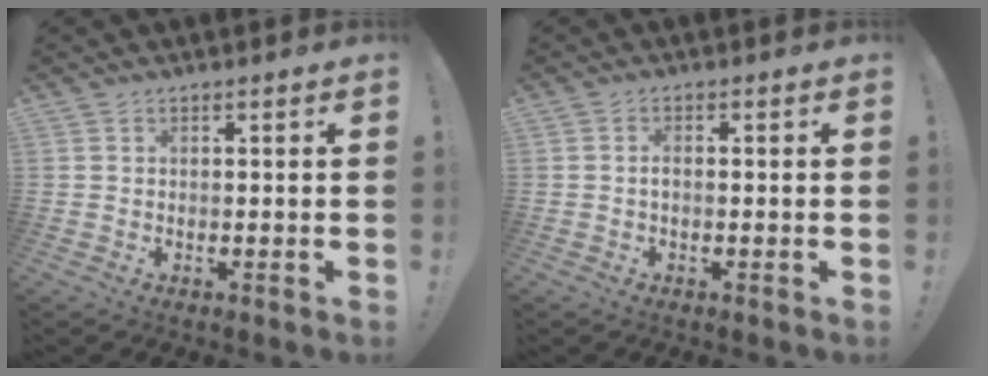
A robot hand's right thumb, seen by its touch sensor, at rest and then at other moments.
{"total": 1.5, "force": [-0.6, 0.6, 1.2], "torque": [-0.028, 0.005, -0.009]}